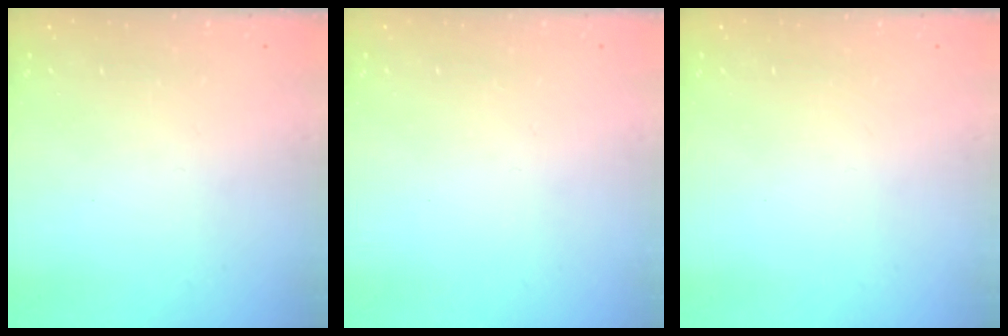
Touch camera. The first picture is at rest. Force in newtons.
{"total": 0.0}
{"total": 0.0}